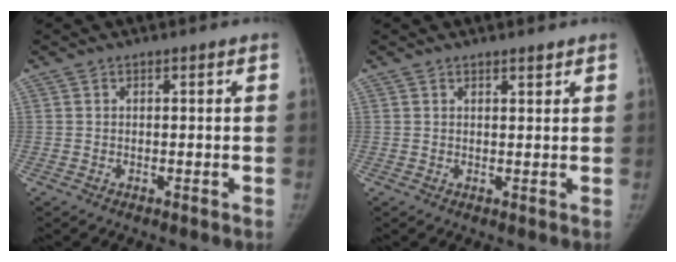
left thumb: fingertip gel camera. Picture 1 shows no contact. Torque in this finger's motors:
{"motor_torque": [-0.22, -0.20, -0.13, 0.28, -0.03]}